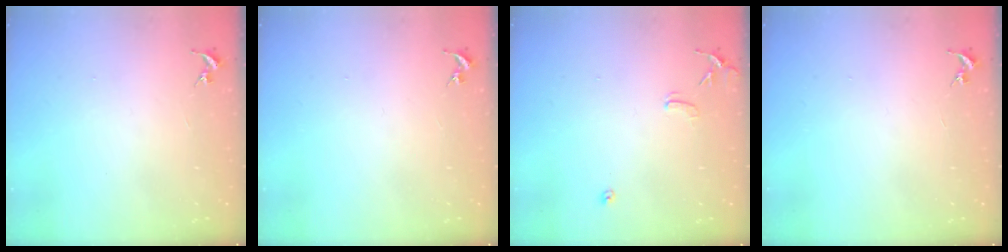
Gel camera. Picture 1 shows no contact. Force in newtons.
{"total": 0.0}
{"total": 7.9, "press": 7.9, "slide": 0.8}
{"total": 0.0}